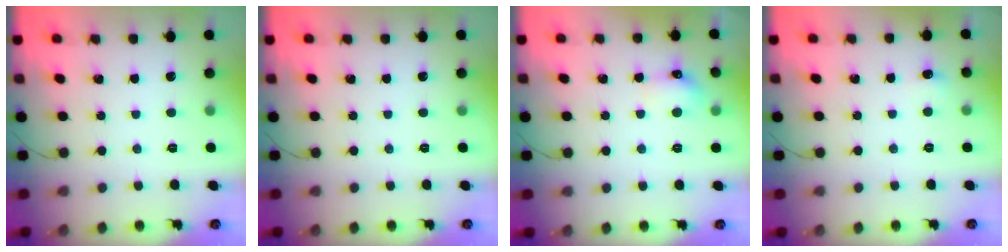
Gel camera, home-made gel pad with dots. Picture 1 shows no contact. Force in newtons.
{"total": 0.0}
{"total": 6.7, "press": 6.5, "slide": 1.6}
{"total": 11.1, "press": 3.0, "slide": 10.7}